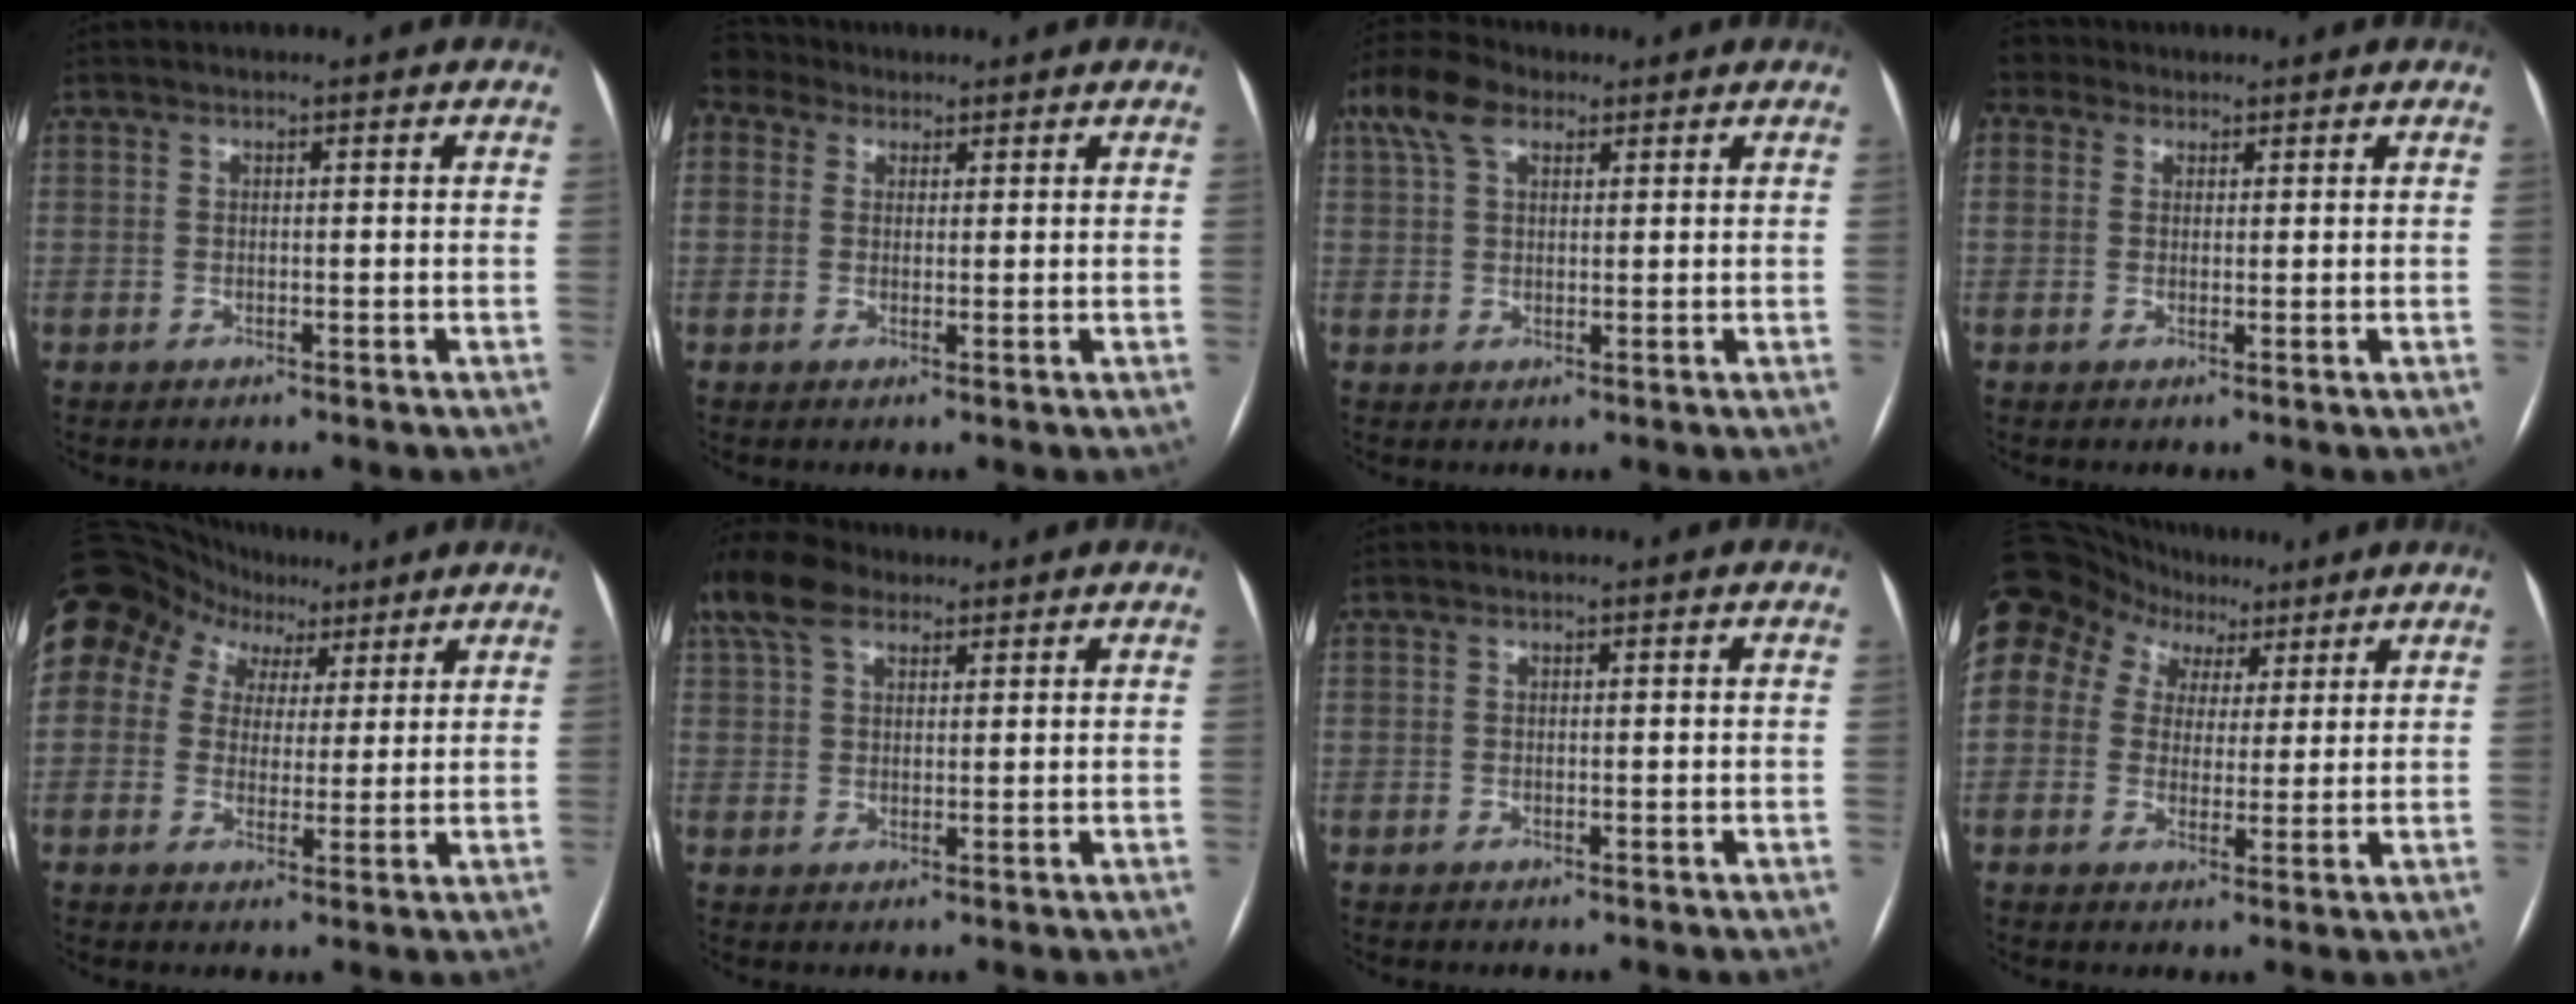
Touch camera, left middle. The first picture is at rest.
{"total": 3.4, "force": [2.8, 1.9, 0.1], "torque": [-0.016, 0.024, 0.062]}
{"total": 6.9, "force": [3.9, 3.5, 4.5], "torque": [-0.105, 0.036, 0.075]}
{"total": 3.0, "force": [2.1, 2.1, 0.4], "torque": [-0.023, 0.020, 0.048]}
{"total": 18.9, "force": [10.3, 14.2, 7.1], "torque": [-0.212, 0.090, 0.188]}
{"total": 10.0, "force": [6.9, 4.8, 5.4], "torque": [-0.127, 0.051, 0.135]}
{"total": 0.0}
{"total": 21.2, "force": [10.5, 16.5, 8.3], "torque": [-0.257, 0.103, 0.198]}